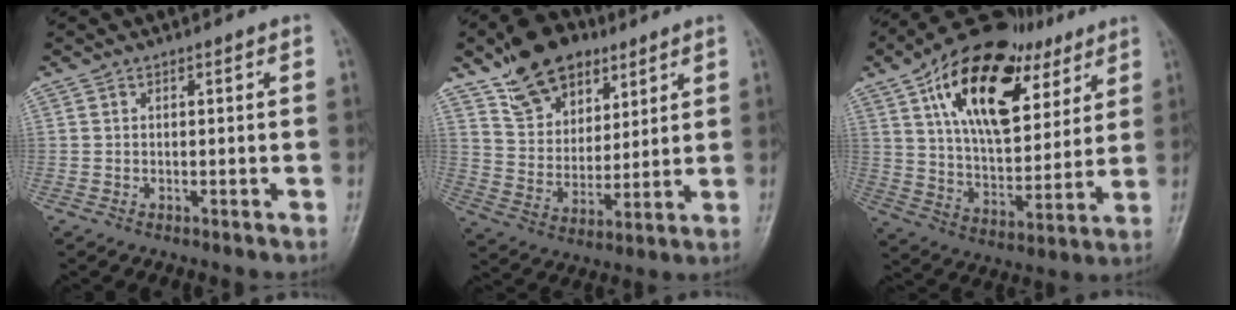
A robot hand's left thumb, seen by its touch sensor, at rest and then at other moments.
{"total": 14.8, "force": [9.4, 9.1, 7.0], "torque": [-0.083, -0.036, 0.169]}
{"total": 24.8, "force": [11.6, 13.1, 17.6], "torque": [-0.252, -0.022, 0.192]}